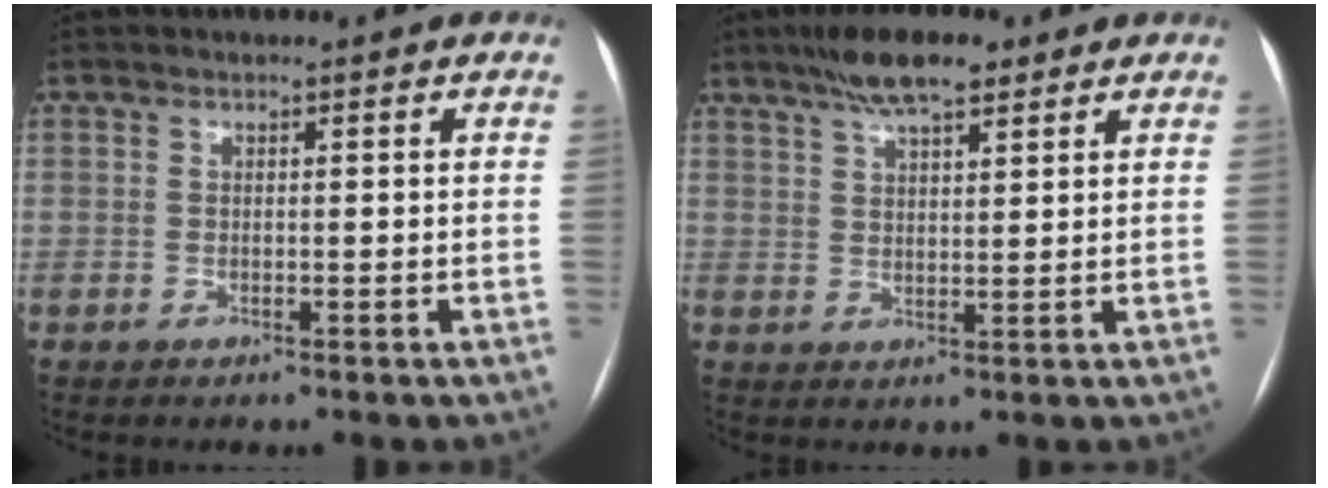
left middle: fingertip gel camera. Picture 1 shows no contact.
{"total": 7.8, "force": [5.6, 1.9, 5.1], "torque": [-0.096, 0.016, 0.094]}